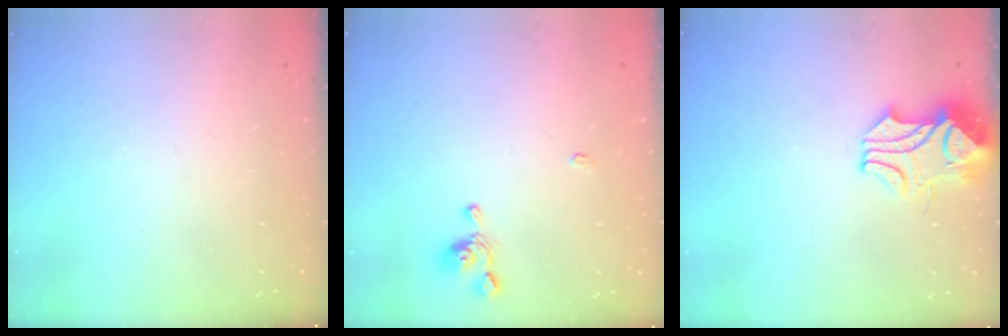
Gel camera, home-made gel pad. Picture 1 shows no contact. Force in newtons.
{"total": 2.6, "press": 2.6, "slide": 0.3}
{"total": 4.3, "press": 4.1, "slide": 1.3}